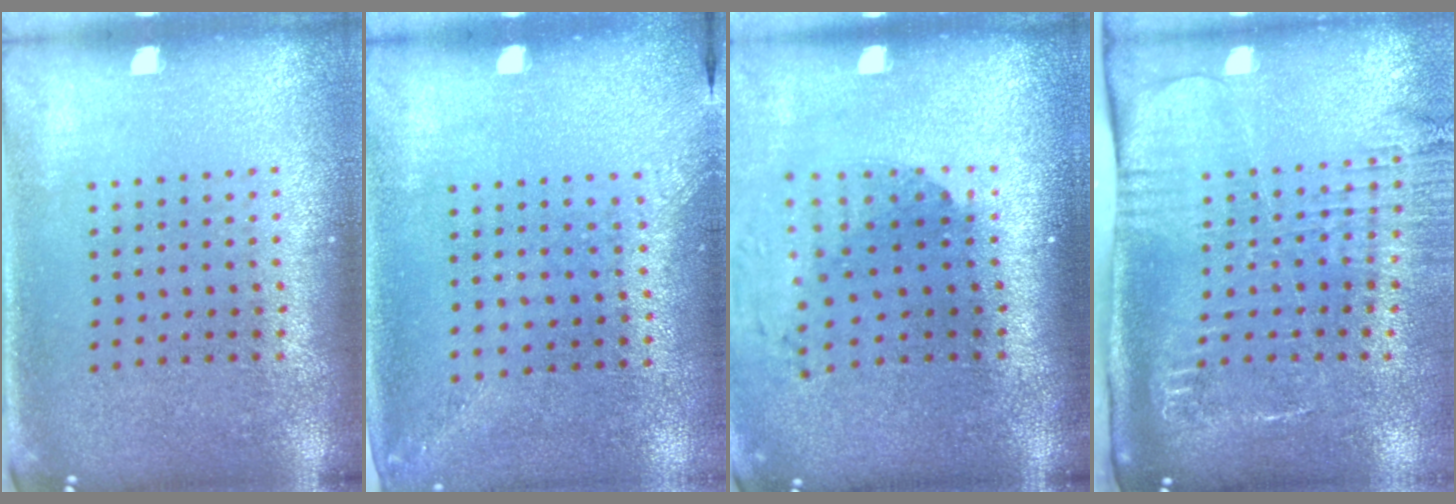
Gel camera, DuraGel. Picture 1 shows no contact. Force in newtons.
{"total": 1.3, "press": 1.0, "slide": 0.8}
{"total": 1.6, "press": 1.3, "slide": 0.9}
{"total": 2.8, "press": 2.1, "slide": 1.8}